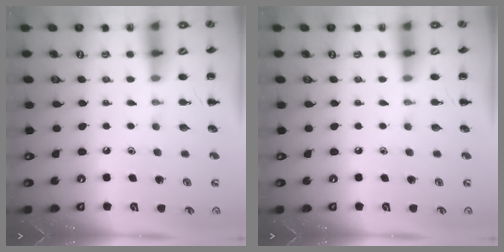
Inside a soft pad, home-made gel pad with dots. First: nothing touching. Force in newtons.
{"total": 0.0}